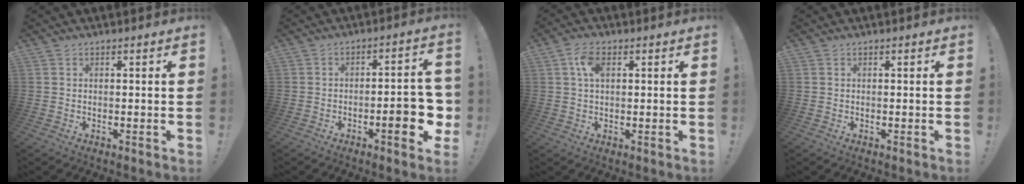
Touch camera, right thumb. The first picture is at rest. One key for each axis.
{"total": 11.1, "fx": -3.2, "fy": 2.9, "fz": 10.2, "tx": -0.122, "ty": 0.004, "tz": -0.047}
{"total": 5.6, "fx": 1.7, "fy": 3.2, "fz": 4.2, "tx": -0.079, "ty": 0.005, "tz": 0.031}
{"total": 0.0}